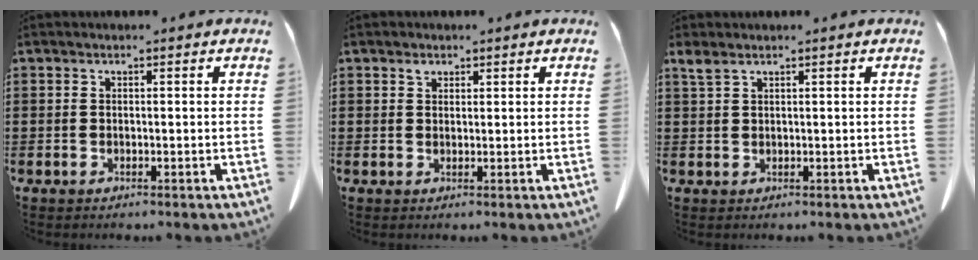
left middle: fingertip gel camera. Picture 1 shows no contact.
{"total": 1.0, "force": [0.6, 0.6, 0.6], "torque": [0.002, -0.006, 0.008]}
{"total": 1.7, "force": [1.1, 0.4, 1.2], "torque": [-0.029, 0.000, 0.022]}